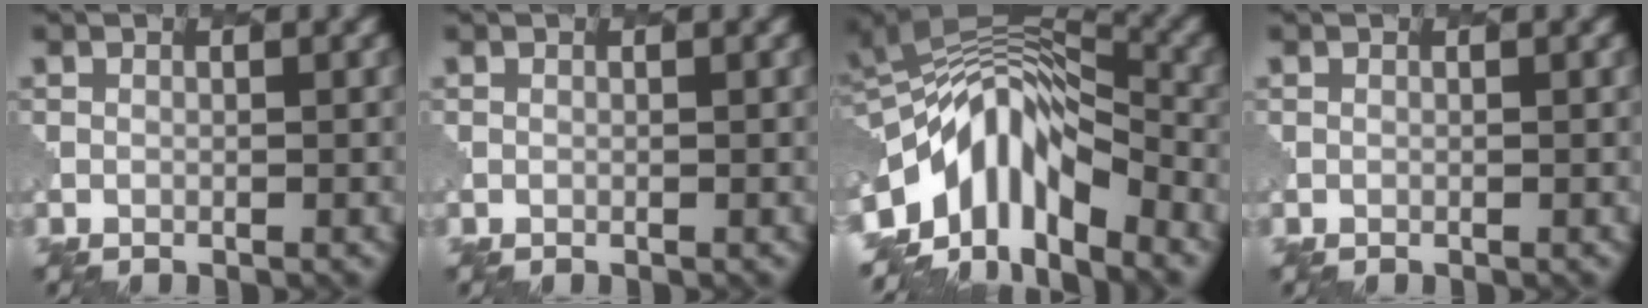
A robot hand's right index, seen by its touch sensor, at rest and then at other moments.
{"total": 0.0}
{"total": 10.5, "force": [-4.8, 5.3, 7.6], "torque": [-0.120, 0.008, -0.095]}
{"total": 0.0}